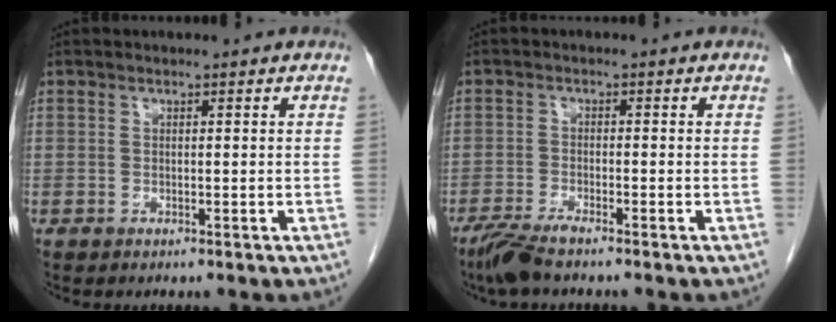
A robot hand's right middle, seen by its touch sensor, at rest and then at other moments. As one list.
[{"total": 4.1, "force": [-3.3, 0.3, 2.4], "torque": [-0.052, -0.012, -0.067]}]